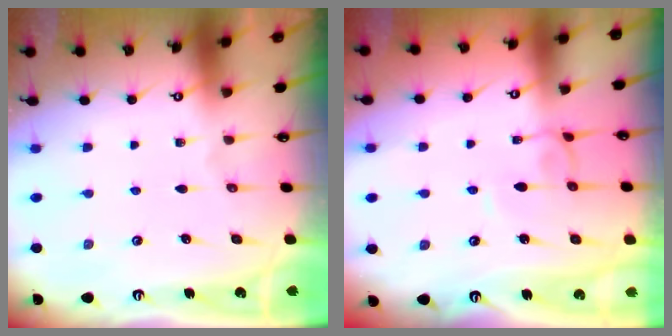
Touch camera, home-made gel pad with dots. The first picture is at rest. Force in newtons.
{"total": 2.6, "press": 2.6, "slide": 0.2}